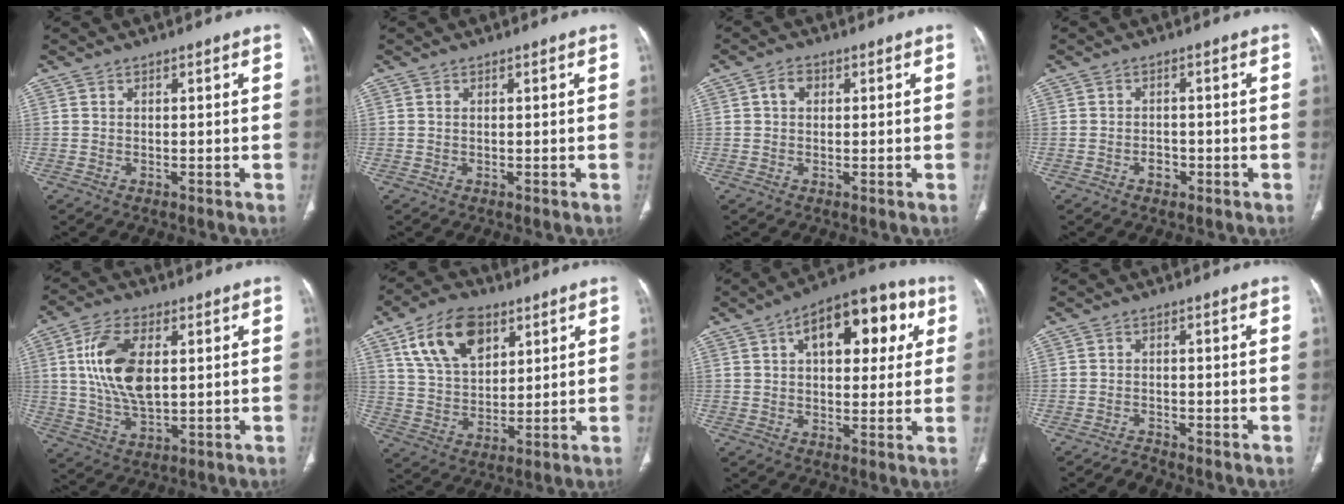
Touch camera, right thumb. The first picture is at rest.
{"total": 0.0}
{"total": 2.5, "force": [0.6, 1.9, 1.6], "torque": [-0.023, 0.010, 0.009]}
{"total": 2.3, "force": [-1.0, 1.6, 1.1], "torque": [-0.011, 0.009, -0.015]}
{"total": 13.4, "force": [2.5, 6.8, 11.2], "torque": [-0.220, -0.005, 0.051]}
{"total": 14.5, "force": [7.1, 8.7, 9.2], "torque": [-0.138, -0.019, 0.134]}
{"total": 17.3, "force": [5.9, 9.1, 13.4], "torque": [-0.138, 0.016, 0.078]}
{"total": 1.5, "force": [-1.5, 0.0, -0.3], "torque": [0.003, 0.001, -0.027]}